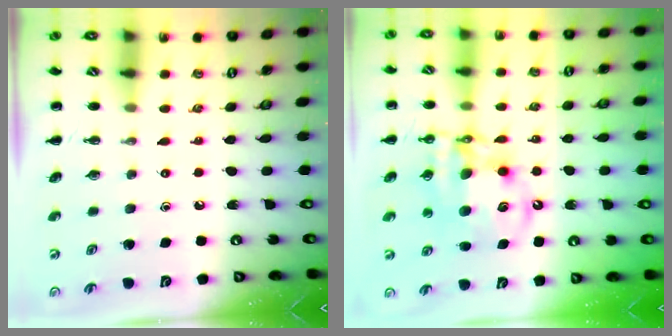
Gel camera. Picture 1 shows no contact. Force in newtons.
{"total": 12.6, "press": 12.1, "slide": 3.6}